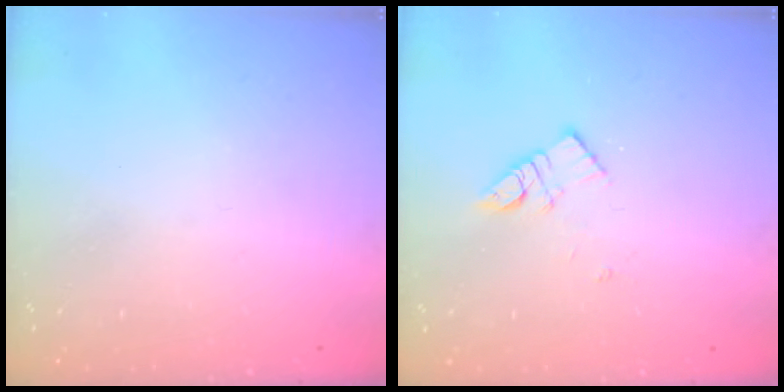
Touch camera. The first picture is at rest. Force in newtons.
{"total": 8.1, "press": 8.1, "slide": 0.4}